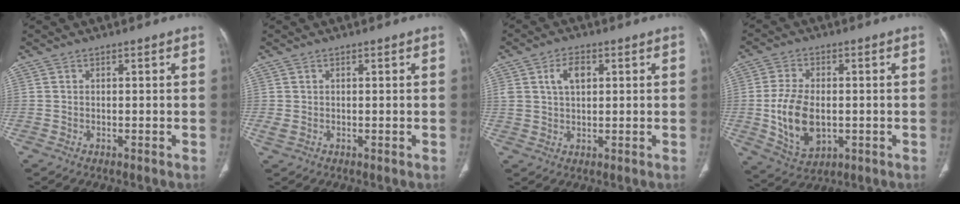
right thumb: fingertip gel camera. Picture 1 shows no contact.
{"total": 1.2, "force": [-0.1, 0.7, 0.9], "torque": [-0.028, 0.000, 0.002]}
{"total": 5.2, "force": [1.7, 3.1, 3.7], "torque": [-0.059, 0.002, 0.033]}
{"total": 11.8, "force": [-1.2, 7.2, 9.3], "torque": [-0.171, -0.005, -0.011]}